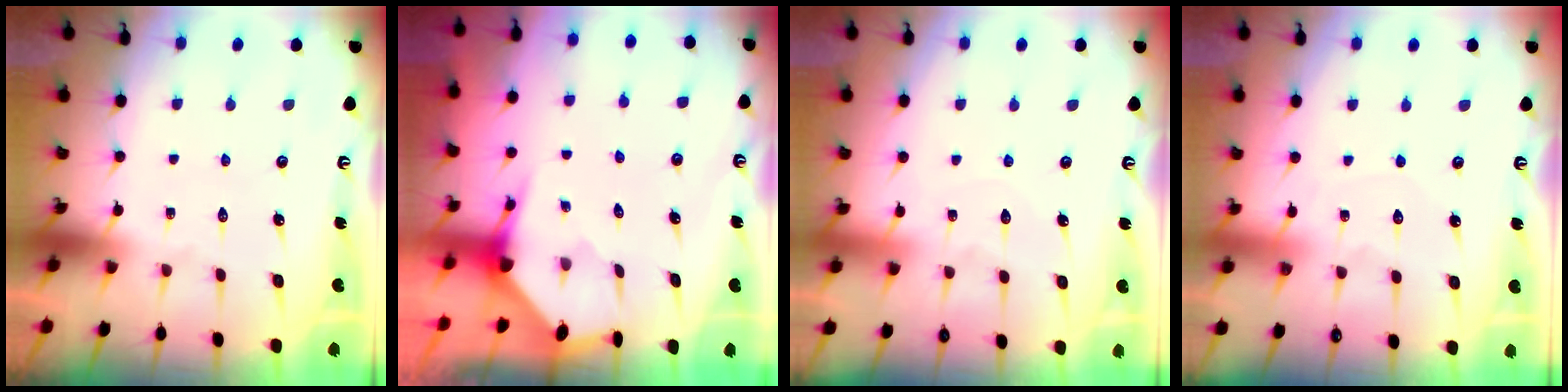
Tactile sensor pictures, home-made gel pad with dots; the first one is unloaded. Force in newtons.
{"total": 3.4, "press": 3.4, "slide": 0.3}
{"total": 5.3, "press": 5.3, "slide": 0.5}
{"total": 5.3, "press": 5.3, "slide": 0.4}